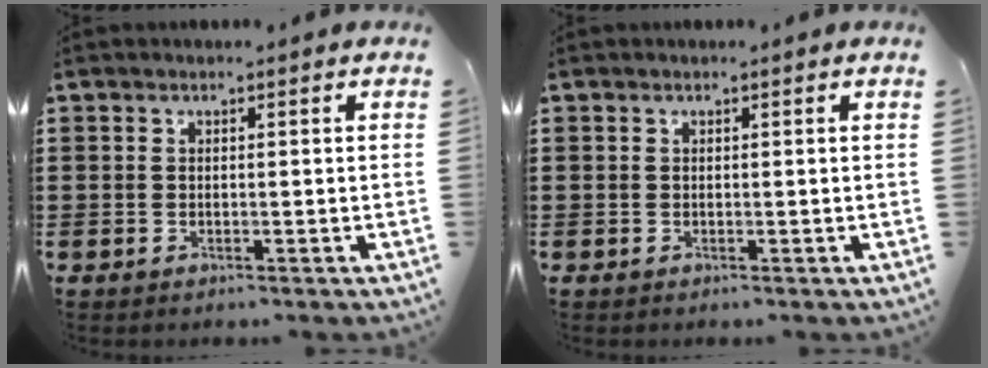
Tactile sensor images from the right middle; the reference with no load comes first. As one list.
[{"total": 0.0}]